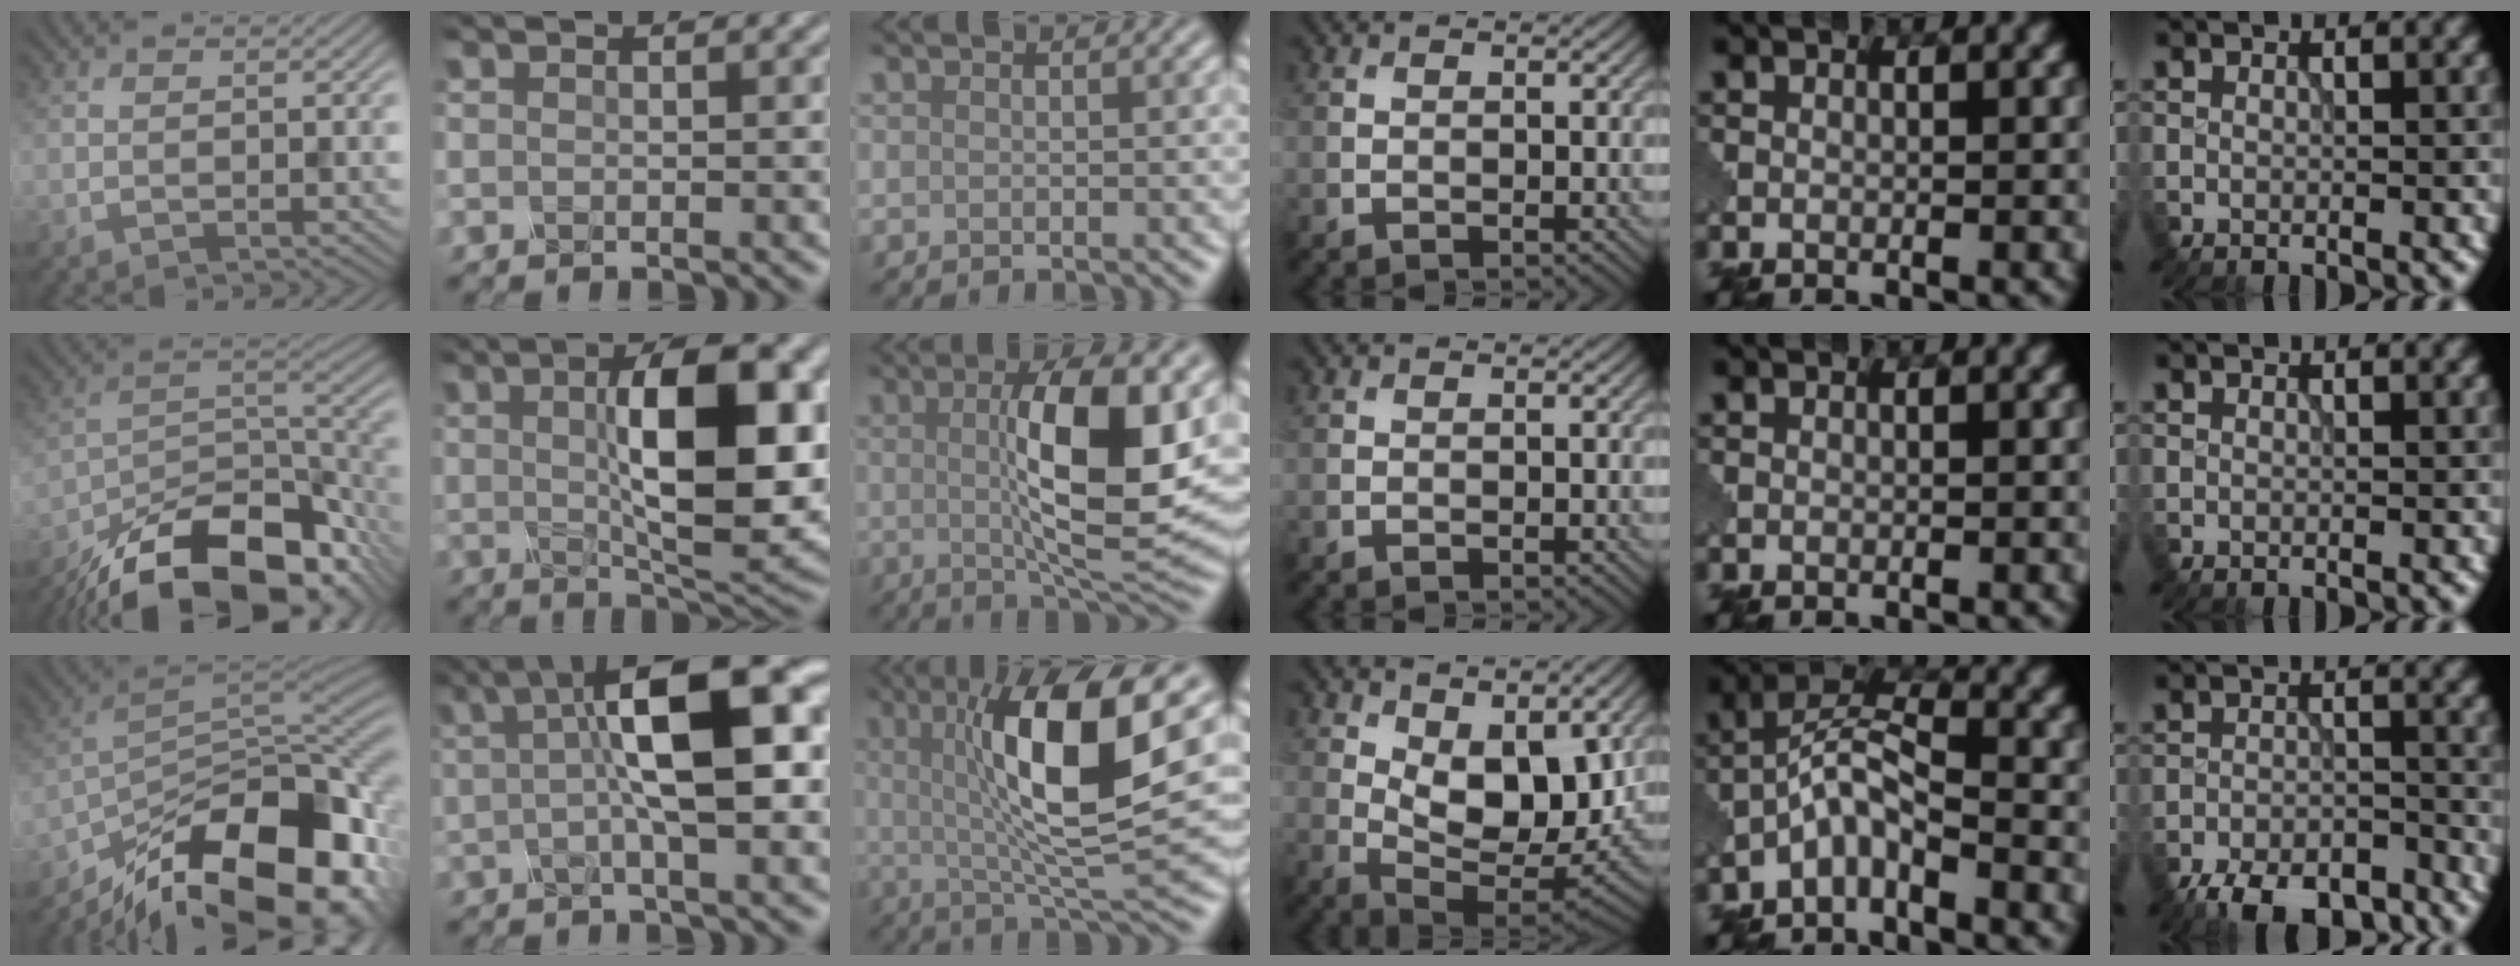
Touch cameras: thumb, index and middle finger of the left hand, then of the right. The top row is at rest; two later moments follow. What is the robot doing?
{"motion": "disassemble", "object": "glue stick"}